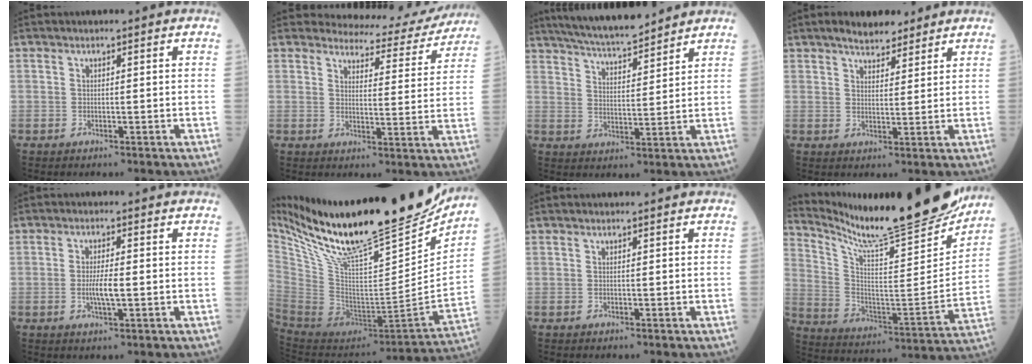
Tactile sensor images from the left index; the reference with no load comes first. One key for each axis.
{"total": 11.2, "fx": 10.9, "fy": 2.6, "fz": 0.8, "tx": 0.004, "ty": -0.021, "tz": 0.116}
{"total": 12.4, "fx": 11.2, "fy": 1.5, "fz": 5.1, "tx": -0.093, "ty": 0.013, "tz": 0.185}
{"total": 5.5, "fx": 4.6, "fy": 2.0, "fz": 2.3, "tx": -0.038, "ty": 0.011, "tz": 0.077}
{"total": 3.5, "fx": -0.5, "fy": 0.5, "fz": 3.4, "tx": -0.070, "ty": -0.004, "tz": -0.008}
{"total": 31.5, "fx": 25.2, "fy": 4.6, "fz": 18.5, "tx": -0.313, "ty": -0.038, "tz": 0.399}
{"total": 0.6, "fx": 0.5, "fy": 0.0, "fz": 0.2, "tx": -0.006, "ty": 0.005, "tz": 0.010}
{"total": 25.2, "fx": 22.4, "fy": 1.7, "fz": 11.5, "tx": -0.204, "ty": -0.079, "tz": 0.333}